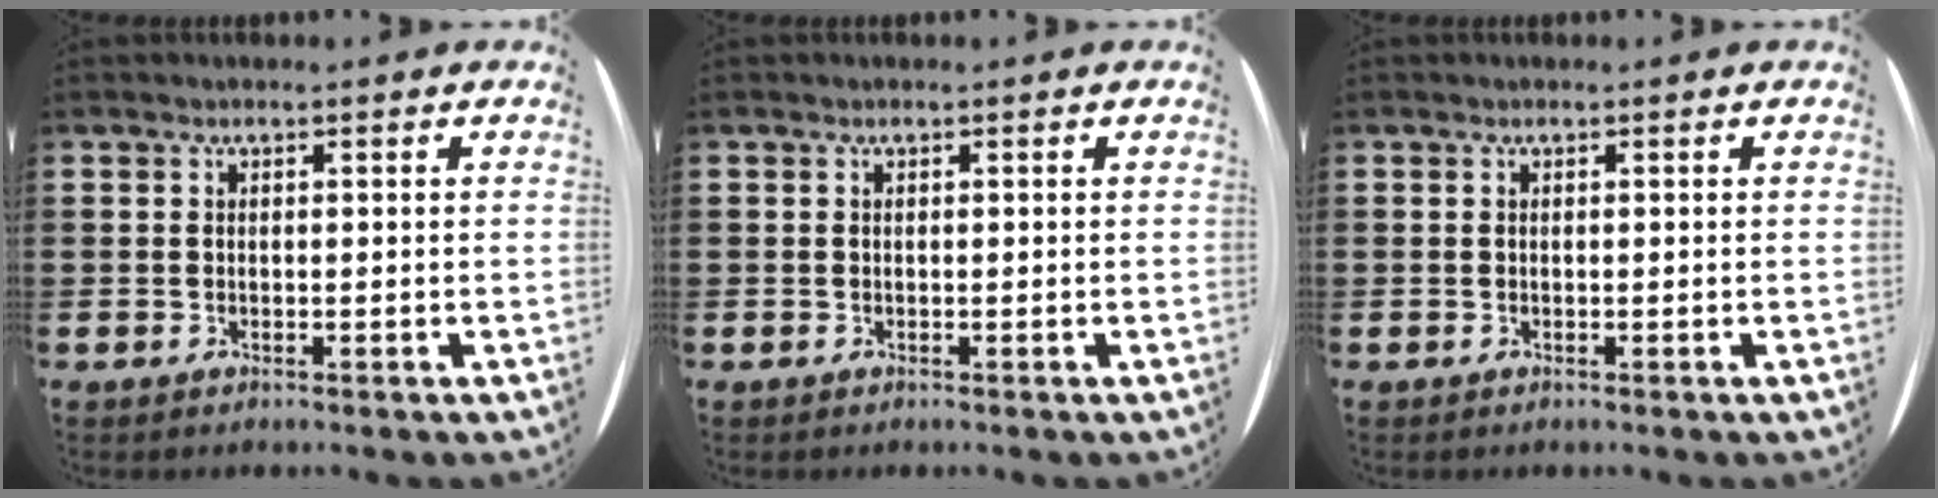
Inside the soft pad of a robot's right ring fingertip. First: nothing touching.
{"total": 0.0}
{"total": 0.0}